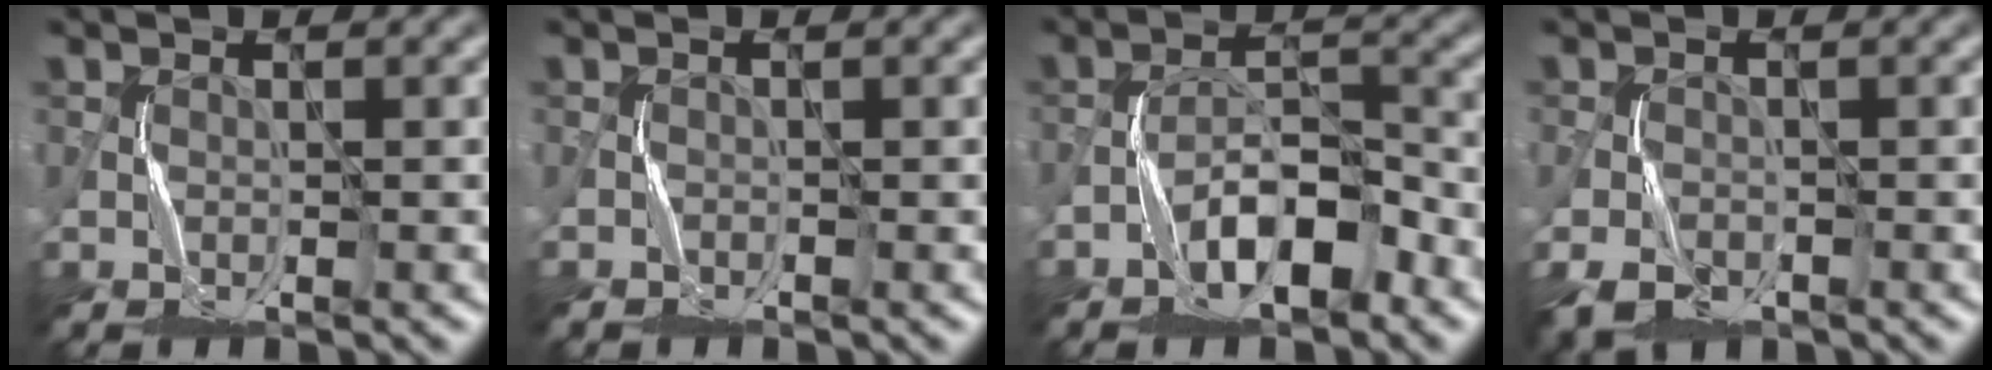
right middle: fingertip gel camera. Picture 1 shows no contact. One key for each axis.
{"total": 0.5, "fx": -0.5, "fy": -0.1, "fz": -0.2, "tx": 0.003, "ty": 0.000, "tz": -0.009}
{"total": 4.7, "fx": -2.9, "fy": 1.7, "fz": 3.4, "tx": -0.046, "ty": 0.012, "tz": -0.049}
{"total": 2.6, "fx": -1.6, "fy": 1.5, "fz": 1.4, "tx": -0.027, "ty": -0.007, "tz": -0.033}